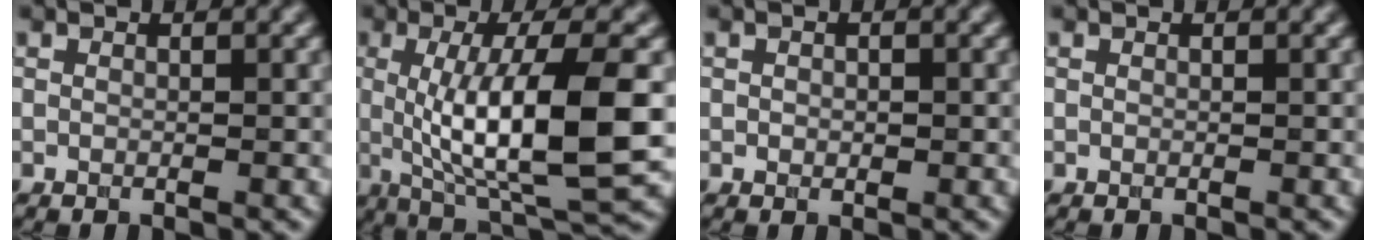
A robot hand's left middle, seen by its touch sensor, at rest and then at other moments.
{"total": 10.8, "force": [-0.5, 2.6, 10.5], "torque": [-0.153, -0.006, -0.002]}
{"total": 0.6, "force": [0.0, 0.5, 0.3], "torque": [-0.003, -0.002, -0.001]}
{"total": 0.0}